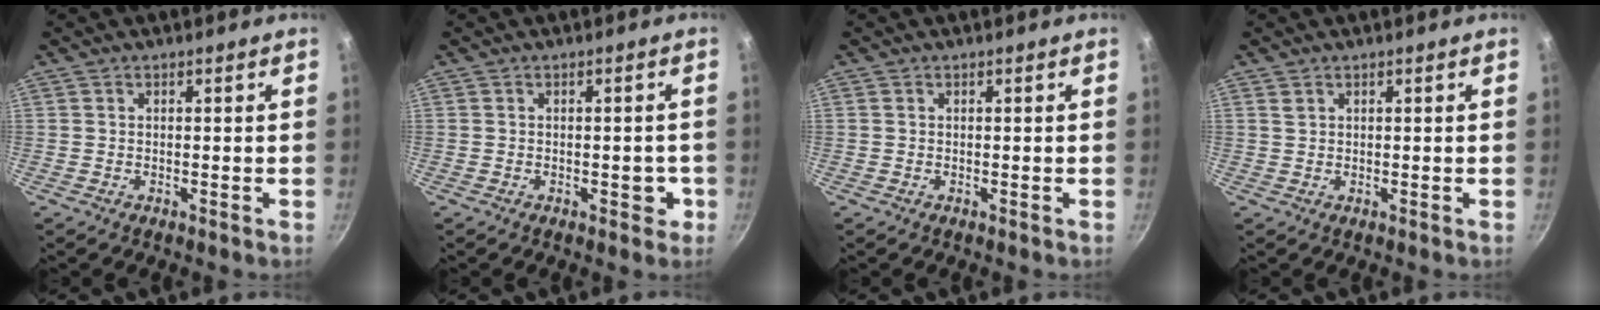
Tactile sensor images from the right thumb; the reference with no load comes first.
{"total": 3.0, "force": [-0.9, 1.7, 2.3], "torque": [-0.006, 0.010, -0.013]}
{"total": 0.0}
{"total": 1.0, "force": [0.6, 0.7, 0.4], "torque": [-0.006, 0.000, 0.011]}